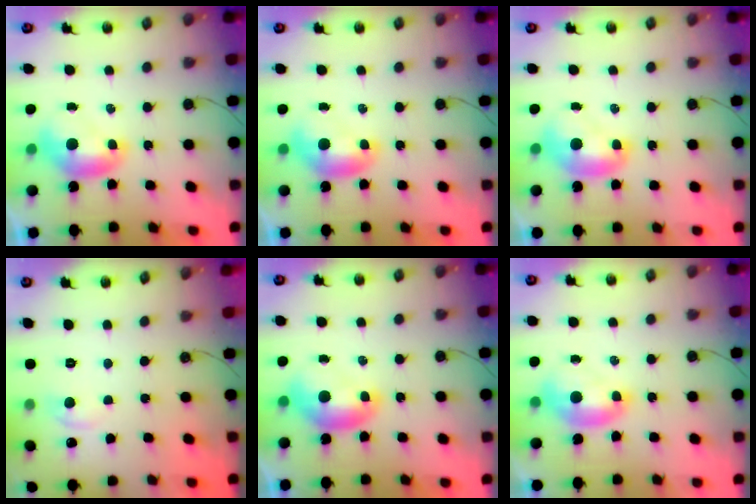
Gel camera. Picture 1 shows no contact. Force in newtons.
{"total": 0.0}
{"total": 1.6, "press": 1.6, "slide": 0.2}
{"total": 1.3, "press": 1.0, "slide": 0.7}
{"total": 1.5, "press": 1.4, "slide": 0.6}
{"total": 1.5, "press": 1.4, "slide": 0.6}